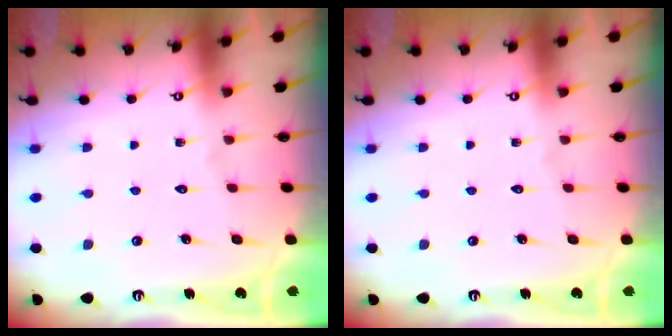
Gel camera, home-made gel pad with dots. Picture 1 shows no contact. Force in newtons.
{"total": 0.0}